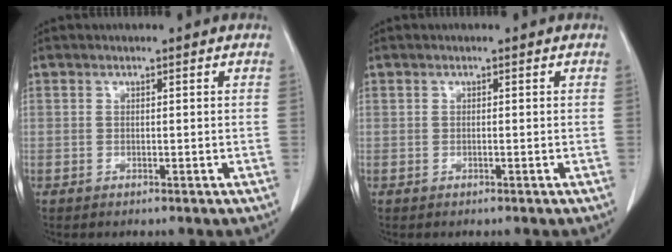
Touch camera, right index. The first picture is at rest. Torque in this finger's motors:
{"motor_torque": [-0.12, 0.12, -0.02, -0.01]}